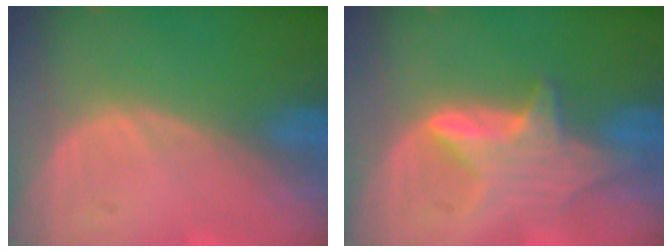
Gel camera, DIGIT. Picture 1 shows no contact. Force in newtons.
{"total": 6.0, "press": 5.9, "slide": 0.6}